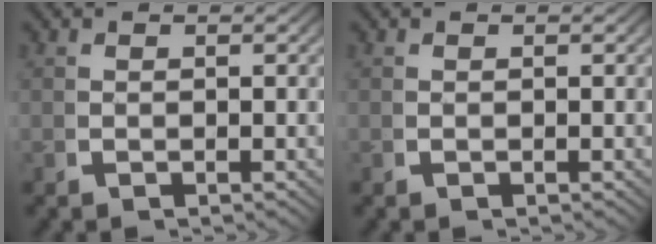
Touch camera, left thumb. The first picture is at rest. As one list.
[{"total": 0.0}]